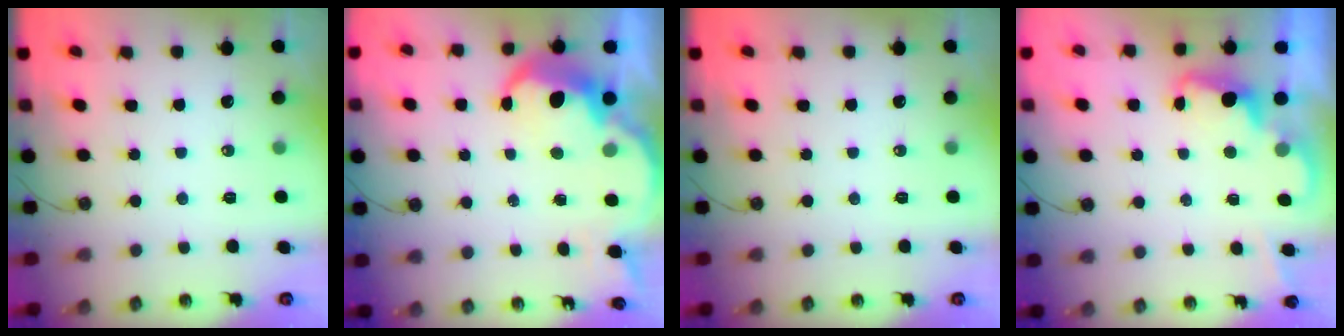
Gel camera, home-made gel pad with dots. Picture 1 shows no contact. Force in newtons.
{"total": 9.0, "press": 9.0, "slide": 0.4}
{"total": 0.0}
{"total": 2.3, "press": 2.2, "slide": 0.5}